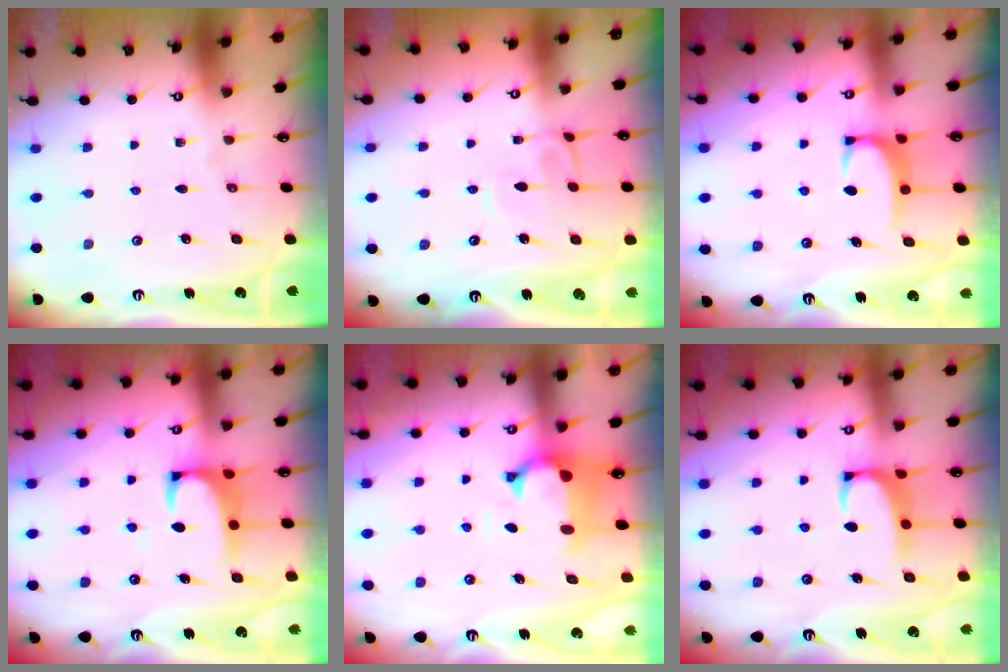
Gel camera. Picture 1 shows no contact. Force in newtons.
{"total": 2.9, "press": 2.9, "slide": 0.2}
{"total": 2.8, "press": 2.8, "slide": 0.4}
{"total": 2.3, "press": 2.1, "slide": 1.0}
{"total": 1.2, "press": 0.2, "slide": 1.2}
{"total": 2.5, "press": 2.4, "slide": 0.8}